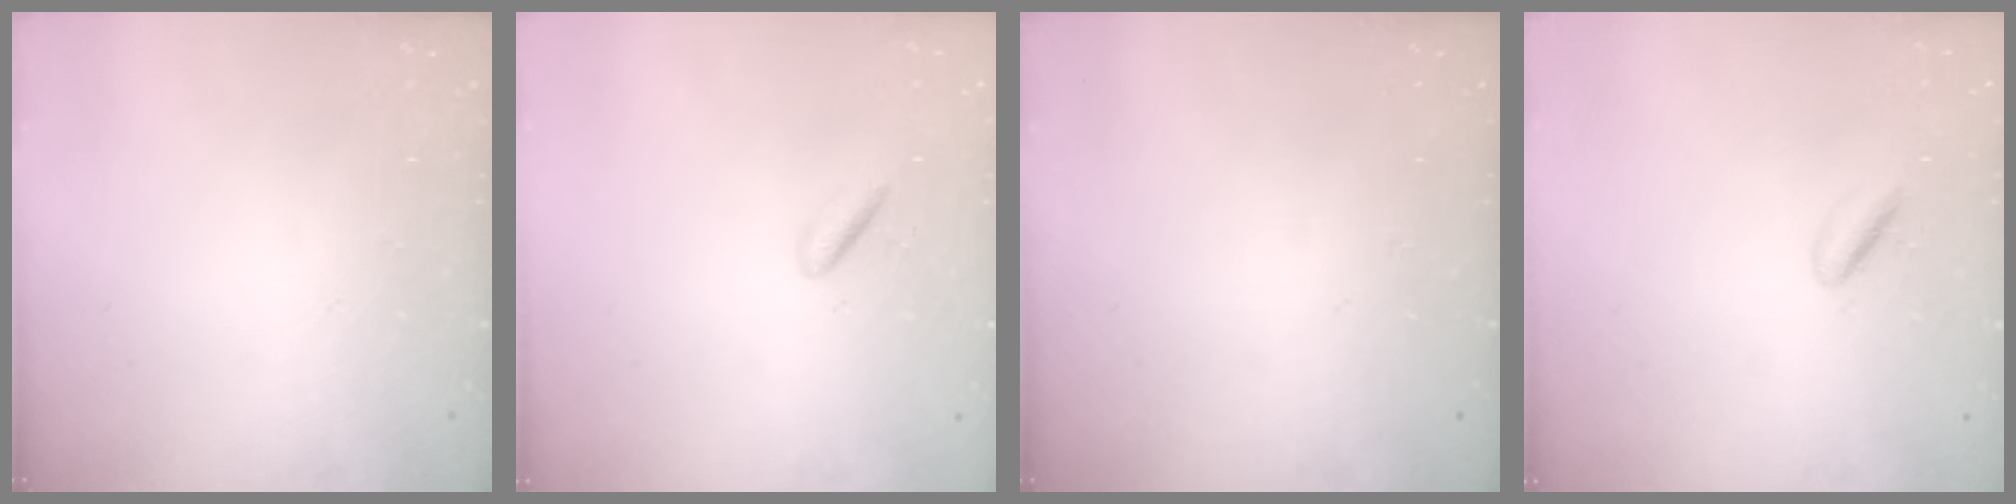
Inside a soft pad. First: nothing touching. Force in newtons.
{"total": 3.0, "press": 2.7, "slide": 1.2}
{"total": 0.0}
{"total": 2.5, "press": 2.3, "slide": 1.0}